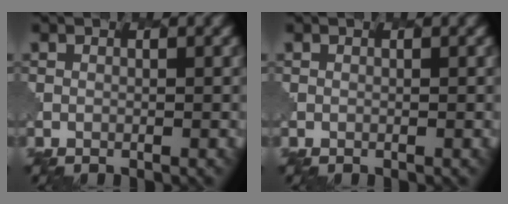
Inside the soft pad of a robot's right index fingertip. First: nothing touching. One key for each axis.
{"total": 0.0}